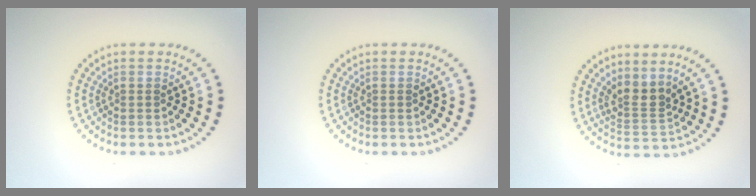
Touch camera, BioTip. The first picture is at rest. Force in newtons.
{"total": 0.0}
{"total": 2.6, "press": 1.9, "slide": 1.8}